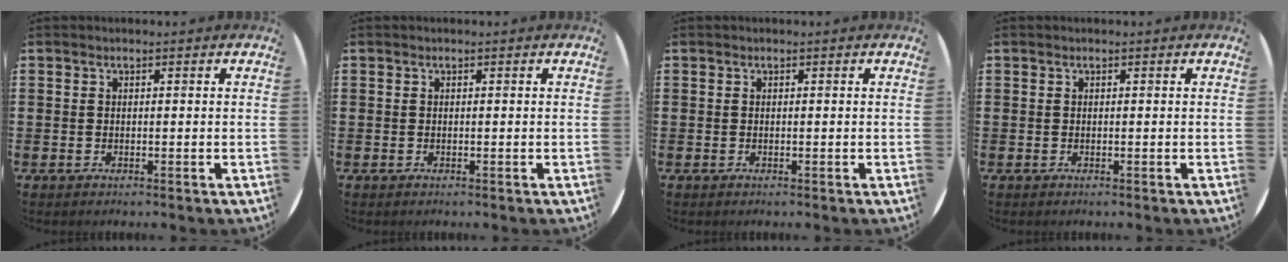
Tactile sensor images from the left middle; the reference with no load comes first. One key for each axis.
{"total": 0.0}
{"total": 0.0}
{"total": 0.0}